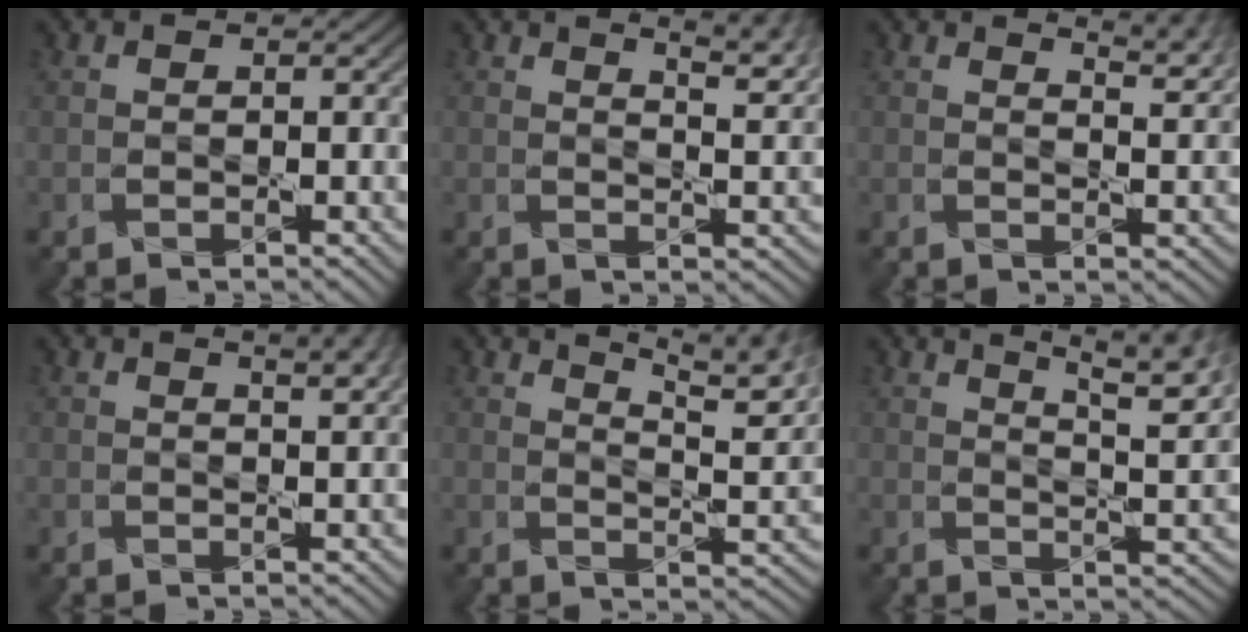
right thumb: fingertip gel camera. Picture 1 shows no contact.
{"total": 6.6, "force": [4.7, 1.6, 4.4], "torque": [-0.050, 0.010, 0.052]}
{"total": 5.2, "force": [4.0, 1.2, 3.1], "torque": [-0.040, 0.003, 0.046]}
{"total": 4.7, "force": [2.8, 1.4, 3.5], "torque": [-0.038, 0.012, 0.017]}
{"total": 10.1, "force": [7.3, 2.2, 6.6], "torque": [-0.098, 0.007, 0.093]}
{"total": 9.8, "force": [6.4, 2.4, 7.0], "torque": [-0.093, 0.011, 0.076]}